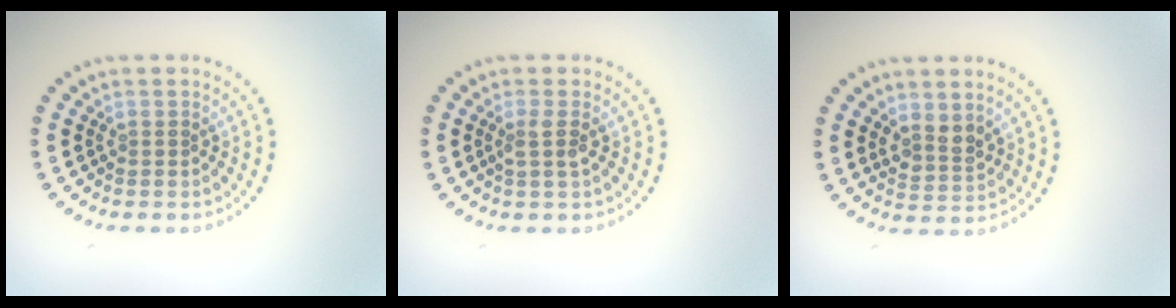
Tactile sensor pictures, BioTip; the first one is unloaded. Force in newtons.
{"total": 1.4, "press": 1.1, "slide": 0.9}
{"total": 2.2, "press": 1.8, "slide": 1.2}